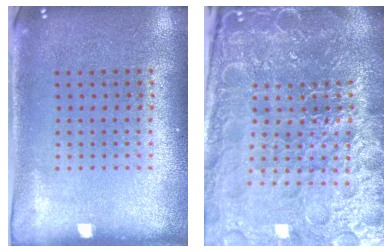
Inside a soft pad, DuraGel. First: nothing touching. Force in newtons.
{"total": 6.9, "press": 6.1, "slide": 3.2}